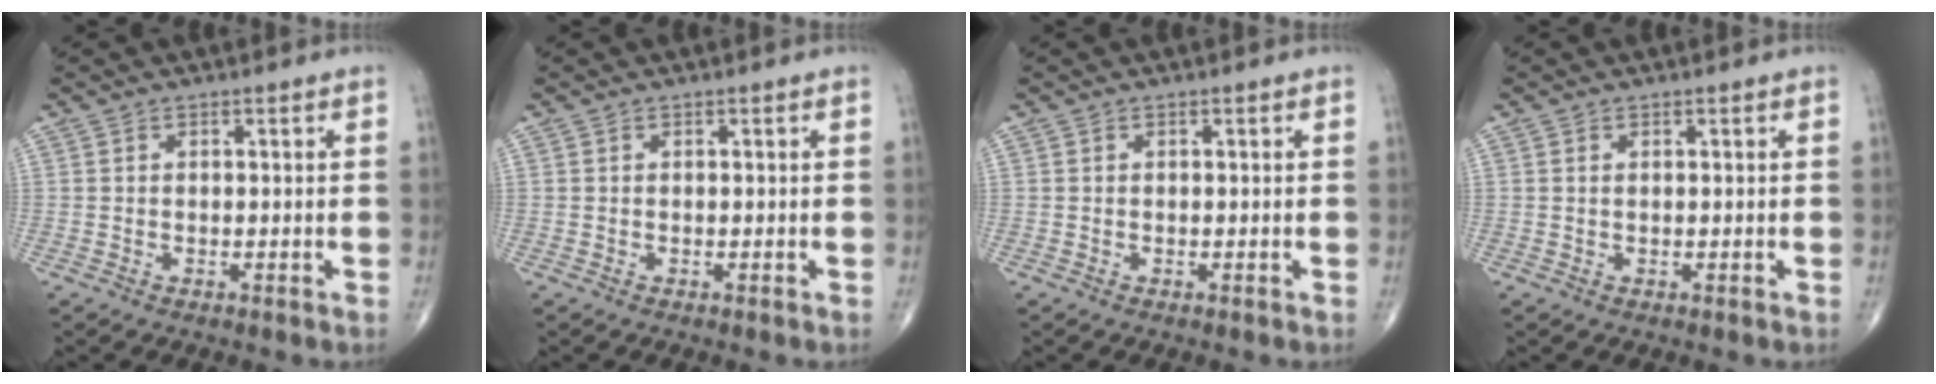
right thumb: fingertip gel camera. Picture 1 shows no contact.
{"total": 0.0}
{"total": 0.0}
{"total": 0.0}